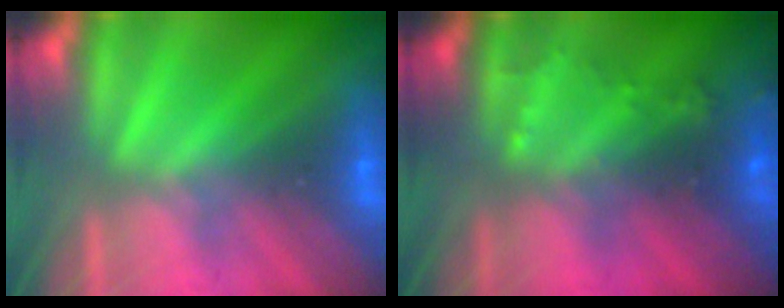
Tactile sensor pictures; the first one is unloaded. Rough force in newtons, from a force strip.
{"total": 7.0}